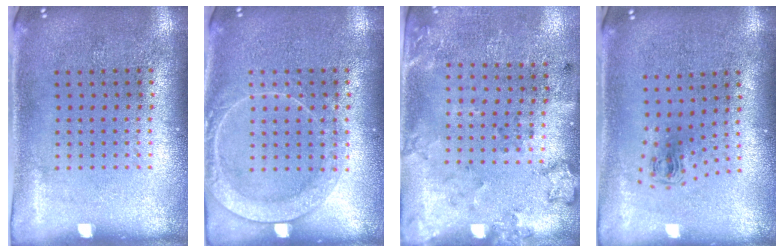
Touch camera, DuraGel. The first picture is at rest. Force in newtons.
{"total": 2.3, "press": 2.3, "slide": 0.3}
{"total": 2.0, "press": 1.4, "slide": 1.5}
{"total": 0.6, "press": 0.3, "slide": 0.6}